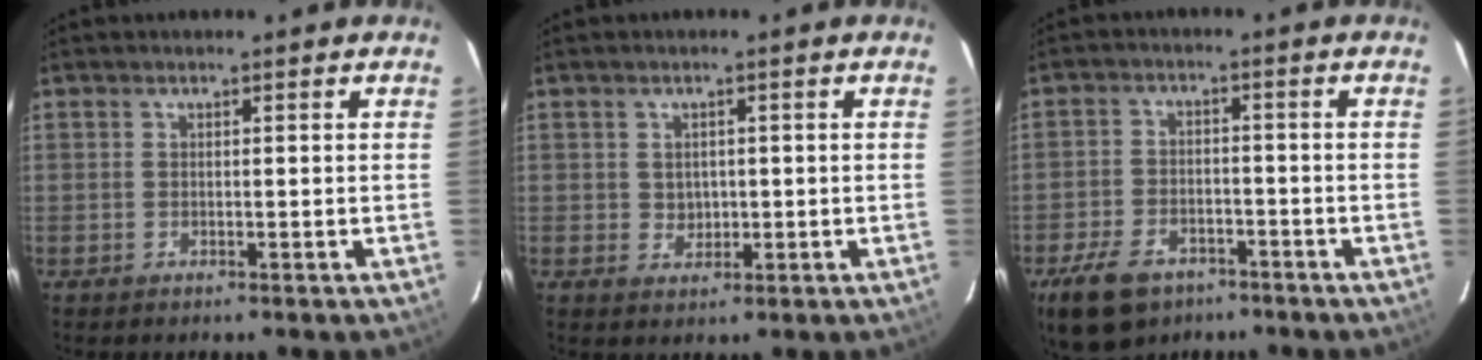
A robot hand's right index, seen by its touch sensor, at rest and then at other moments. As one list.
[{"total": 2.5, "force": [0.2, 2.3, 0.9], "torque": [-0.013, 0.004, 0.007]}, {"total": 11.9, "force": [-7.7, 7.0, 5.7], "torque": [-0.146, -0.004, -0.127]}]